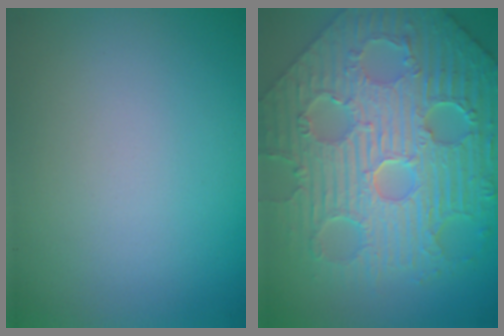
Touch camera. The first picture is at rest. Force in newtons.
{"total": 11.5, "press": 8.1, "slide": 8.1}